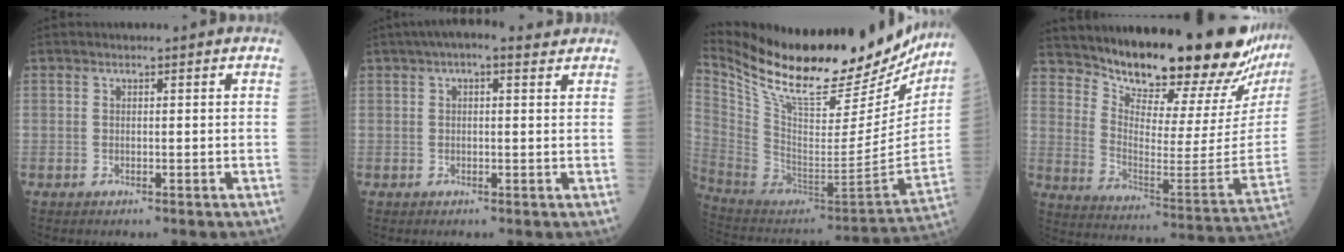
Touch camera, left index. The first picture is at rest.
{"total": 5.7, "force": [4.0, 1.7, 3.7], "torque": [-0.061, 0.037, 0.057]}
{"total": 31.3, "force": [26.7, 7.3, 14.6], "torque": [-0.259, -0.063, 0.395]}
{"total": 23.2, "force": [21.3, 1.7, 9.0], "torque": [-0.151, -0.115, 0.296]}